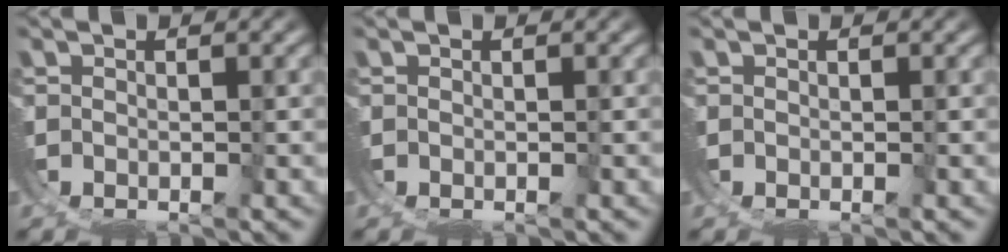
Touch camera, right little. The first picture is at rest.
{"total": 0.0}
{"total": 0.0}